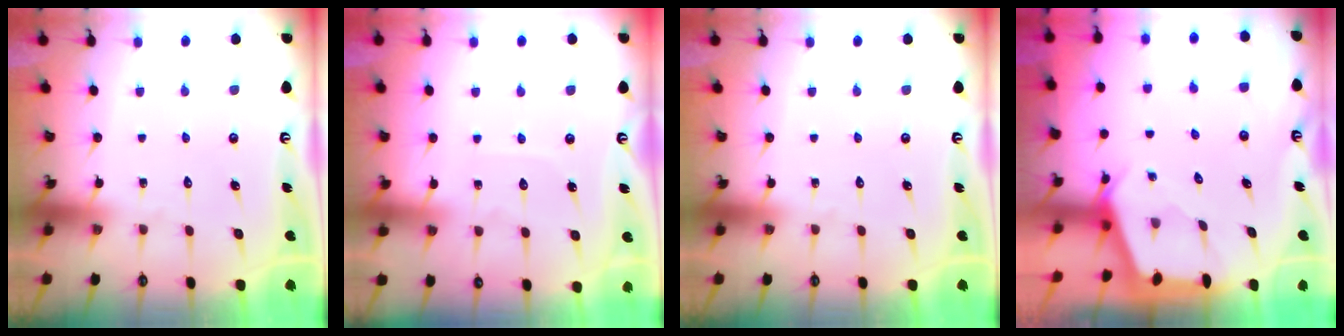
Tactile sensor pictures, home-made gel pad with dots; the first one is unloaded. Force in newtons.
{"total": 3.6, "press": 3.6, "slide": 0.4}
{"total": 0.0}
{"total": 2.4, "press": 2.4, "slide": 0.3}